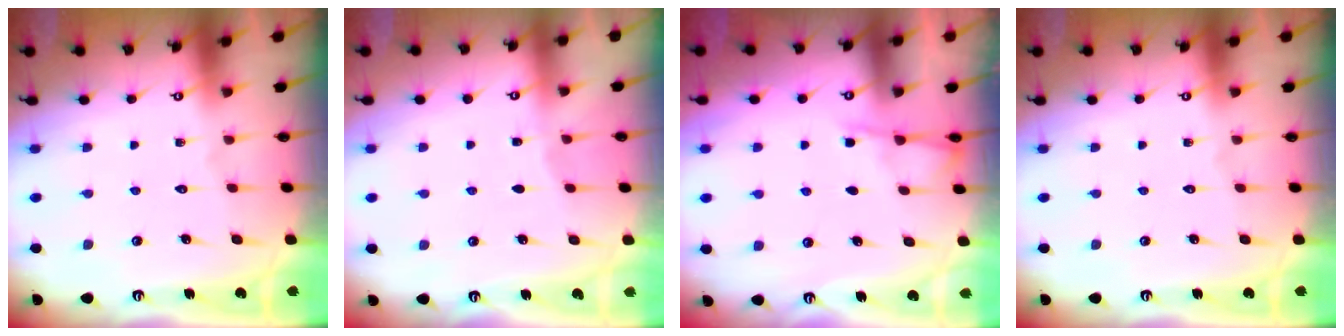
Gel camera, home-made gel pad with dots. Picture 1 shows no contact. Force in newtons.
{"total": 1.9, "press": 1.9, "slide": 0.3}
{"total": 3.8, "press": 3.8, "slide": 0.4}
{"total": 0.0}